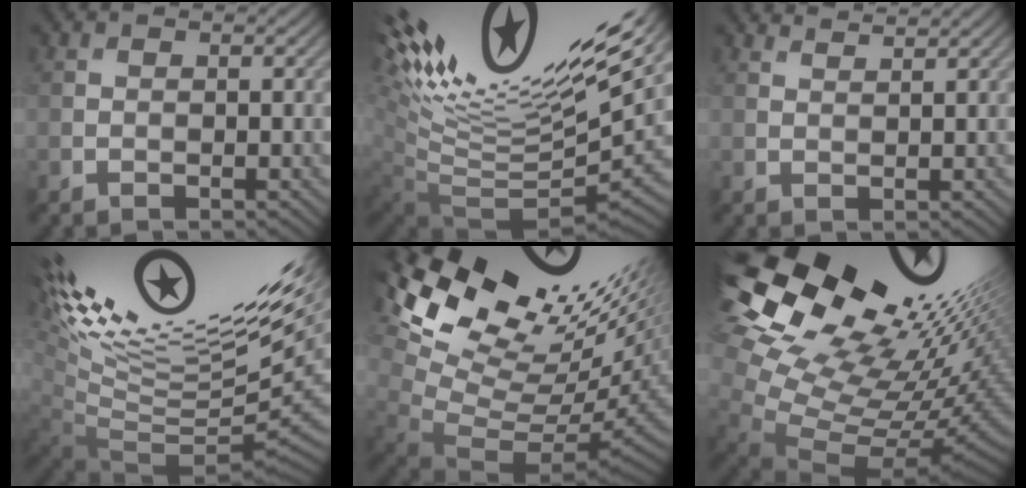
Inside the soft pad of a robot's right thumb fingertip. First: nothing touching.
{"total": 17.2, "force": [8.6, 5.0, 14.0], "torque": [-0.197, 0.033, 0.146]}
{"total": 2.3, "force": [2.3, -0.2, 0.3], "torque": [-0.009, 0.001, 0.046]}
{"total": 16.9, "force": [6.9, 4.8, 14.6], "torque": [-0.192, 0.022, 0.143]}
{"total": 16.3, "force": [7.7, 7.7, 12.1], "torque": [-0.198, 0.018, 0.168]}
{"total": 19.7, "force": [8.3, 11.7, 13.6], "torque": [-0.278, 0.028, 0.167]}